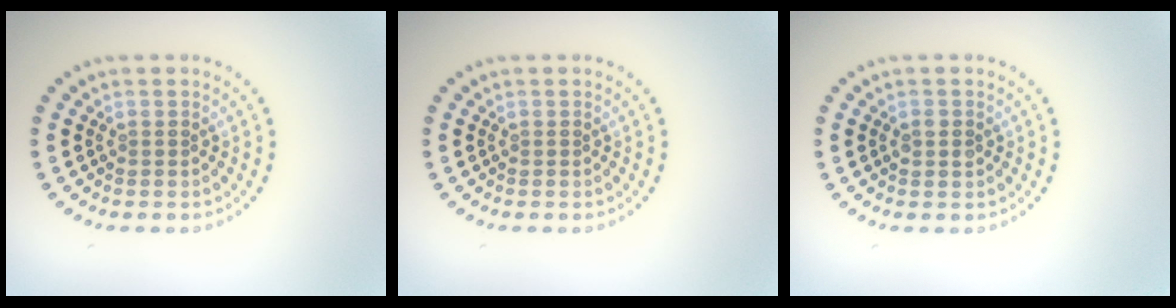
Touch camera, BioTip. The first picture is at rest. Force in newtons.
{"total": 0.0}
{"total": 1.1, "press": 1.1, "slide": 0.1}